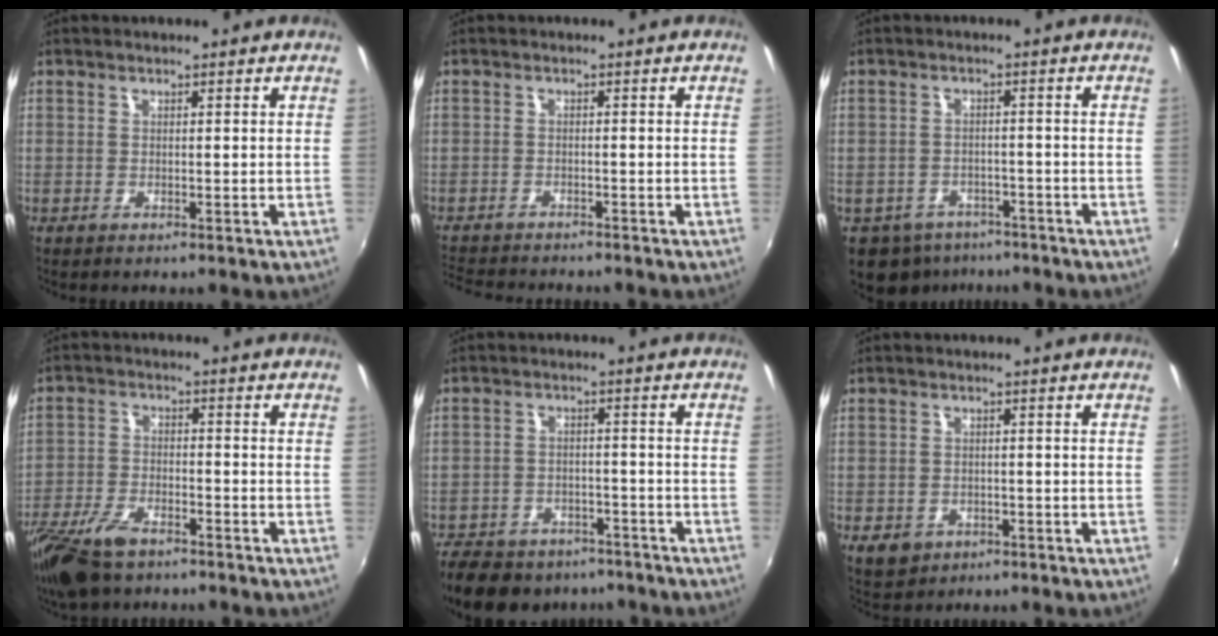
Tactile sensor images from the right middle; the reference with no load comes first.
{"total": 7.7, "force": [-7.2, 1.5, 2.2], "torque": [-0.070, -0.016, -0.120]}
{"total": 9.5, "force": [-6.3, 6.5, 3.0], "torque": [-0.086, 0.001, -0.081]}
{"total": 11.0, "force": [-7.9, 4.6, 6.1], "torque": [-0.152, -0.023, -0.155]}
{"total": 18.4, "force": [-14.1, 9.3, 7.2], "torque": [-0.178, 0.005, -0.196]}
{"total": 4.7, "force": [-2.0, 3.9, 1.9], "torque": [-0.045, -0.004, -0.024]}